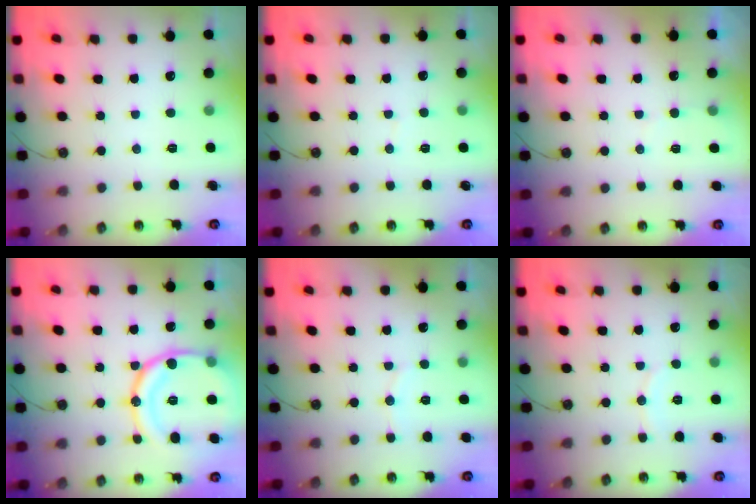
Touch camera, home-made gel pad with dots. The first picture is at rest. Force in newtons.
{"total": 2.3, "press": 2.3, "slide": 0.3}
{"total": 2.6, "press": 2.6, "slide": 0.3}
{"total": 20.7, "press": 20.5, "slide": 2.4}
{"total": 4.3, "press": 4.2, "slide": 1.0}
{"total": 4.5, "press": 4.5, "slide": 0.6}